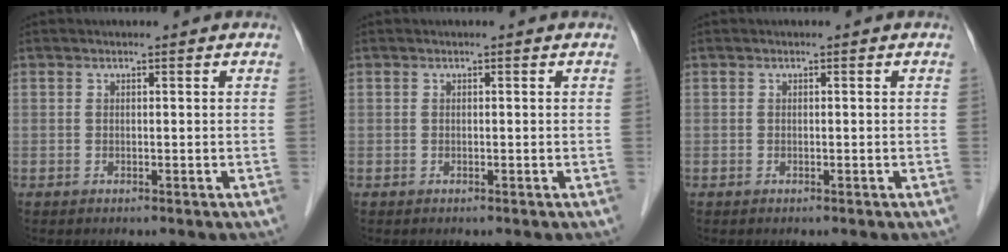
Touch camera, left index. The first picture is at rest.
{"total": 0.0}
{"total": 0.0}